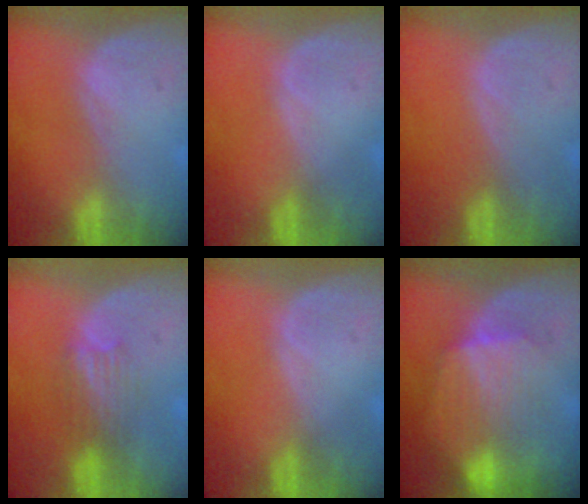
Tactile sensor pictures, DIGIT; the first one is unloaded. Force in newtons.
{"total": 0.0}
{"total": 0.0}
{"total": 3.2, "press": 3.0, "slide": 1.2}
{"total": 0.0}
{"total": 8.3, "press": 8.1, "slide": 2.0}